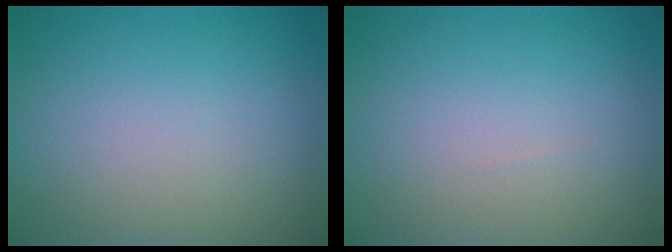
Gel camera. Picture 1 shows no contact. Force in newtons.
{"total": 0.0}